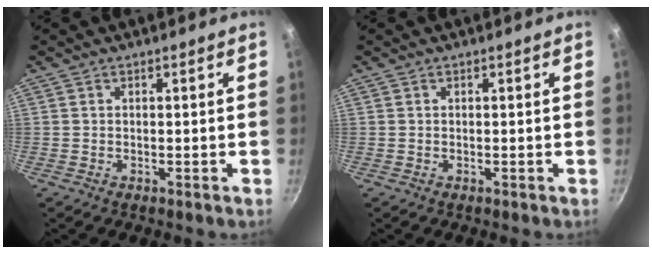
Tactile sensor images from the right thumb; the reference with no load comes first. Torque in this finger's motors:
{"motor_torque": [-0.28, 0.29, 0.00, 0.00, -0.02]}